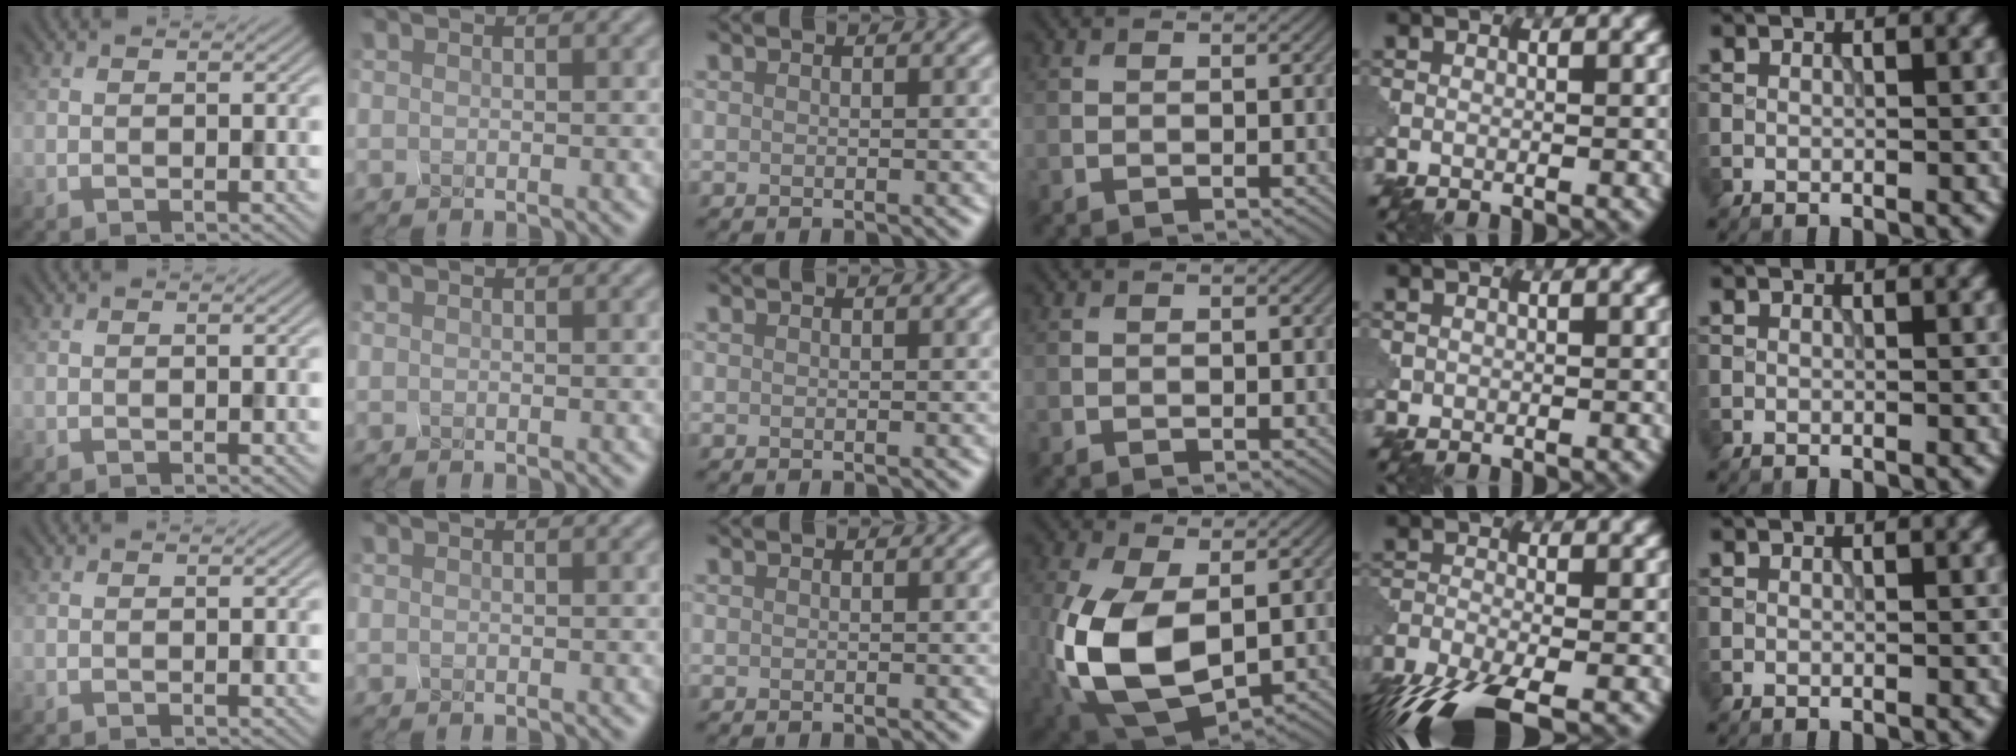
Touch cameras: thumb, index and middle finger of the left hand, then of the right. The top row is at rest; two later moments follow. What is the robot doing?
{"motion": "squeeze", "object": "clothespin"}